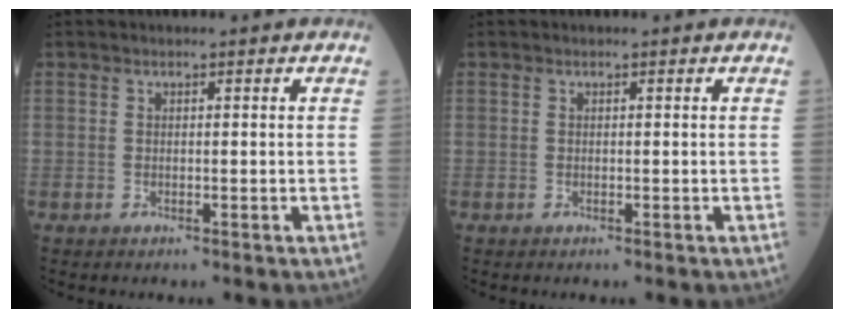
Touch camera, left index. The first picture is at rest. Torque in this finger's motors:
{"motor_torque": [0.01, 0.01, 0.00, 0.00]}